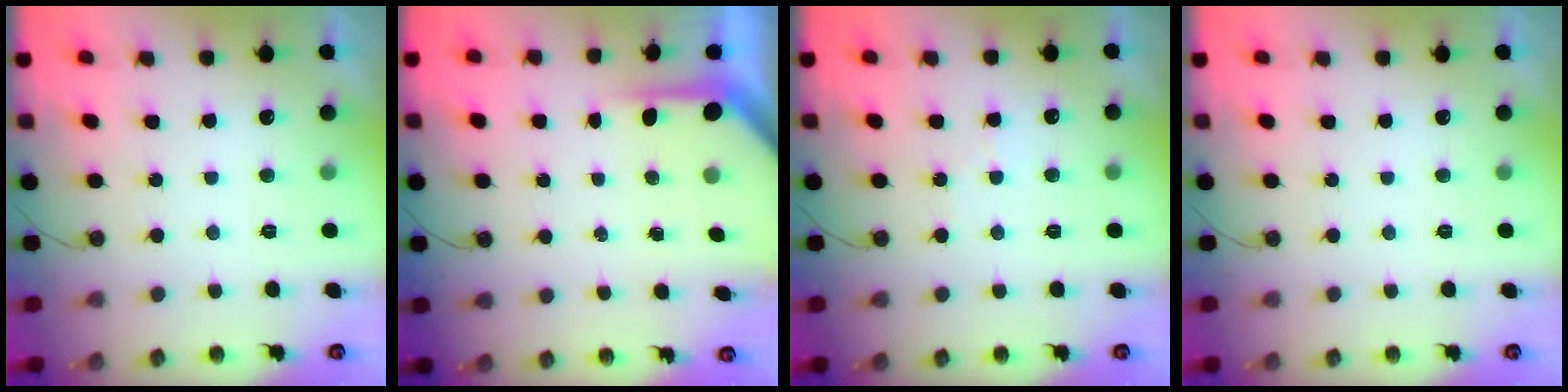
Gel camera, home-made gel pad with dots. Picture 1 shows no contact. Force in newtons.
{"total": 3.6, "press": 3.6, "slide": 0.3}
{"total": 5.6, "press": 5.5, "slide": 0.9}
{"total": 0.0}